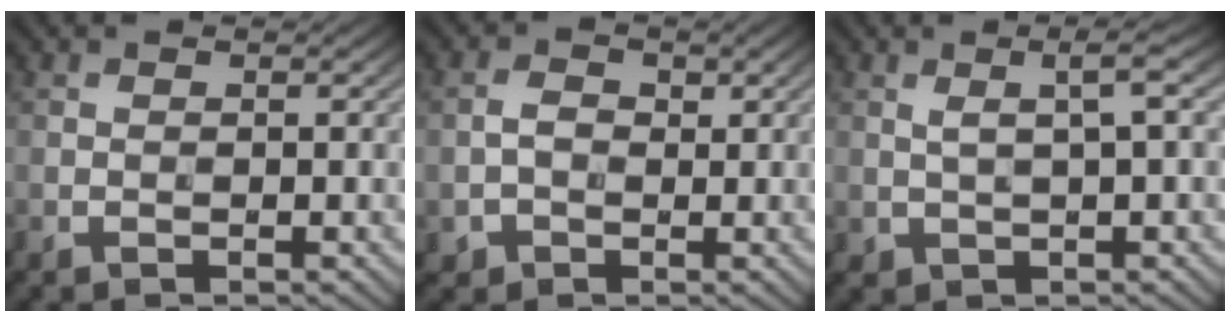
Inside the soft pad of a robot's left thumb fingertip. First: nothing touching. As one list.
[{"total": 2.5, "force": [-0.3, 2.1, 1.3], "torque": [-0.030, -0.002, -0.009]}, {"total": 3.3, "force": [0.9, 0.8, 3.0], "torque": [-0.060, 0.007, 0.020]}]